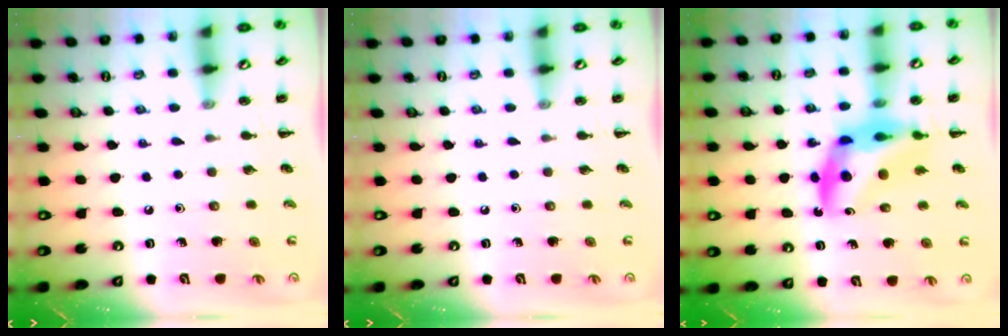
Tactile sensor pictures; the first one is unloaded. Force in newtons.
{"total": 0.0}
{"total": 11.2, "press": 10.7, "slide": 3.3}